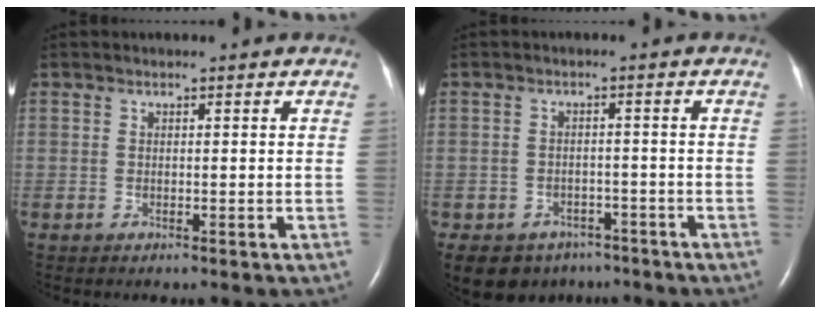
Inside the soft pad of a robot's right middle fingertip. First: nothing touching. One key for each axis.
{"total": 7.7, "fx": -5.4, "fy": 5.3, "fz": 1.3, "tx": -0.025, "ty": 0.006, "tz": -0.070}